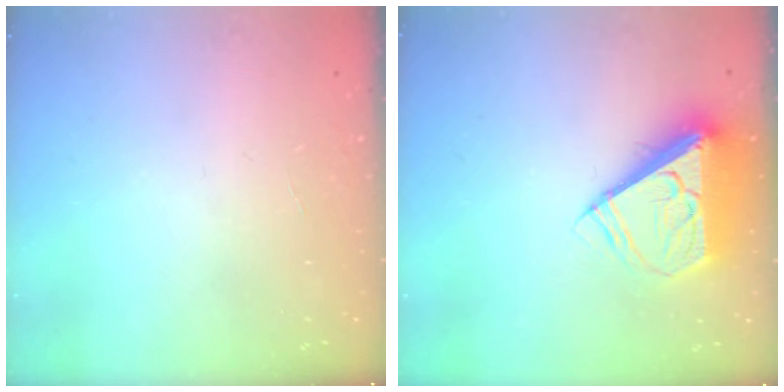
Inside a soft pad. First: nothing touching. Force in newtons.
{"total": 9.8, "press": 9.7, "slide": 1.6}